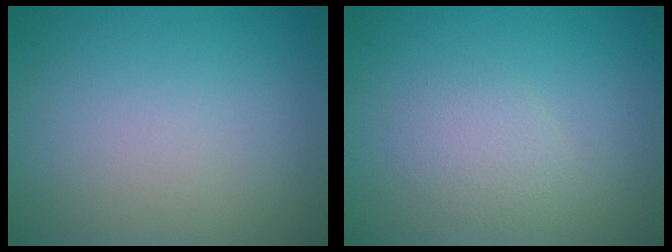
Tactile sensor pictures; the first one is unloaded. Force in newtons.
{"total": 1.7, "press": 1.7, "slide": 0.0}